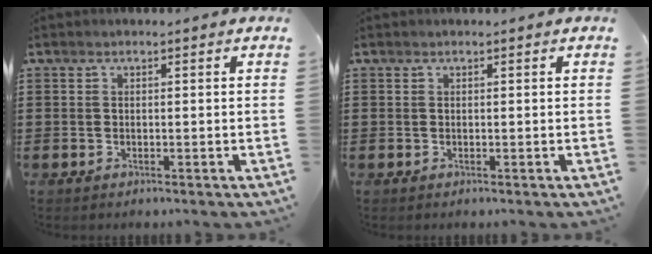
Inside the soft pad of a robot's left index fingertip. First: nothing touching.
{"total": 0.0}